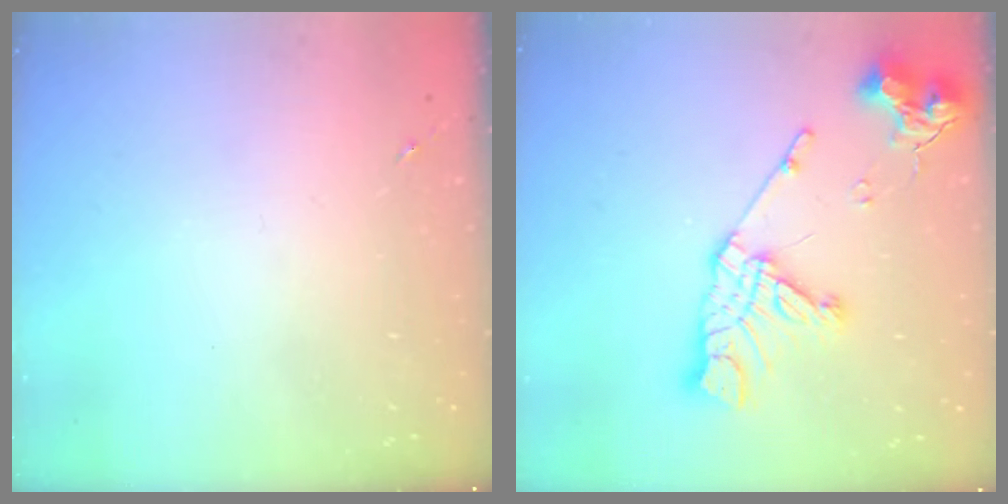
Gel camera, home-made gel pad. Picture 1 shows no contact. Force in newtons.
{"total": 17.1, "press": 17.0, "slide": 2.0}